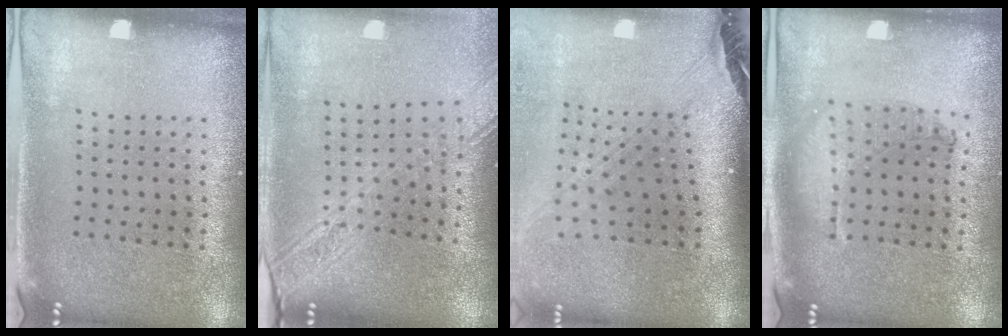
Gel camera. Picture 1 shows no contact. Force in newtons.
{"total": 2.4, "press": 2.0, "slide": 1.4}
{"total": 2.9, "press": 2.2, "slide": 2.0}
{"total": 0.9, "press": 0.9, "slide": 0.2}